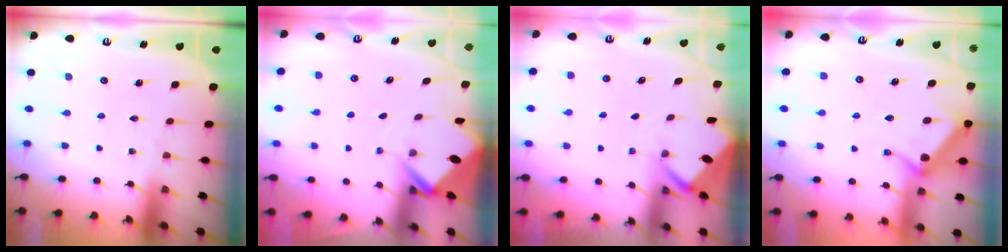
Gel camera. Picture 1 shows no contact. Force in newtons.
{"total": 2.7, "press": 2.7, "slide": 0.1}
{"total": 2.2, "press": 2.2, "slide": 0.1}
{"total": 10.5, "press": 10.5, "slide": 0.5}